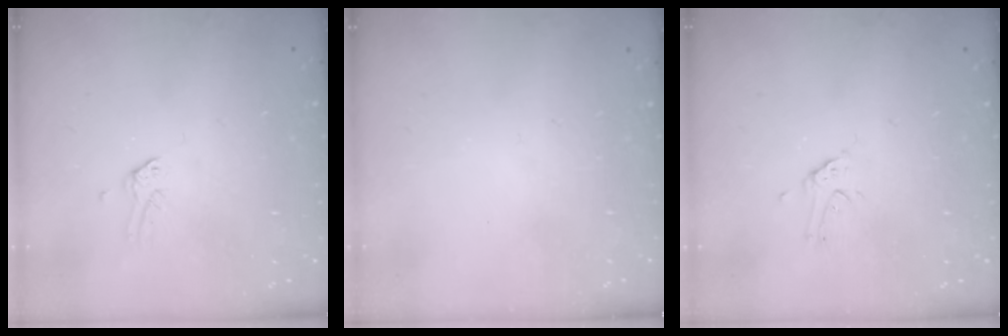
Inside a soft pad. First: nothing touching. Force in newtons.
{"total": 0.0}
{"total": 1.1, "press": 1.1, "slide": 0.0}